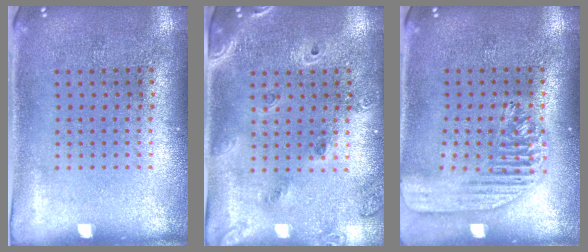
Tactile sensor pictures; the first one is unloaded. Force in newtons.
{"total": 1.5, "press": 1.4, "slide": 0.6}
{"total": 1.7, "press": 1.5, "slide": 0.7}